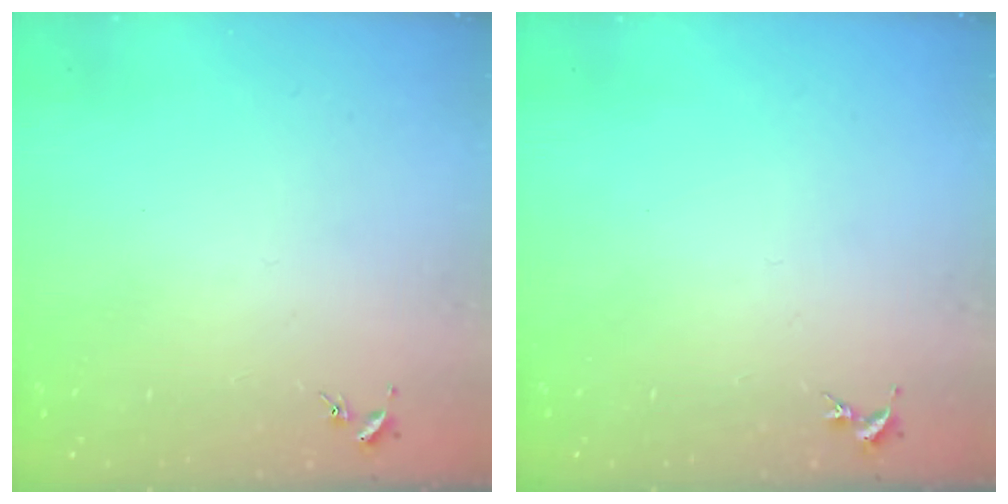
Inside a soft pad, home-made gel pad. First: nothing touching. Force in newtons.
{"total": 0.0}